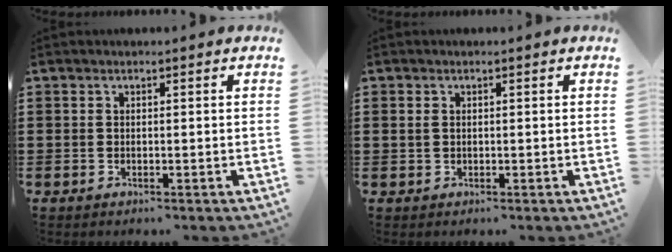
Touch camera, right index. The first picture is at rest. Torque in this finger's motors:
{"motor_torque": [-0.54, 0.82, -0.02, -0.01]}